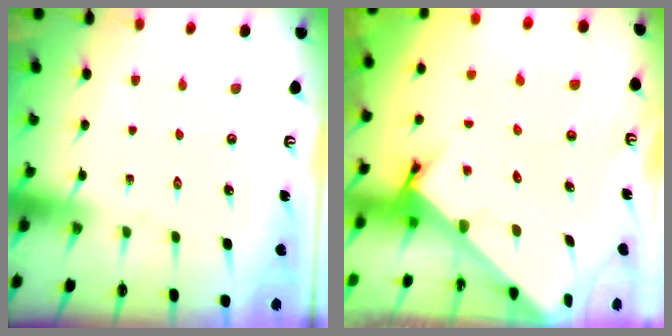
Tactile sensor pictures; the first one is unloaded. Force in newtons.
{"total": 2.7, "press": 2.7, "slide": 0.3}